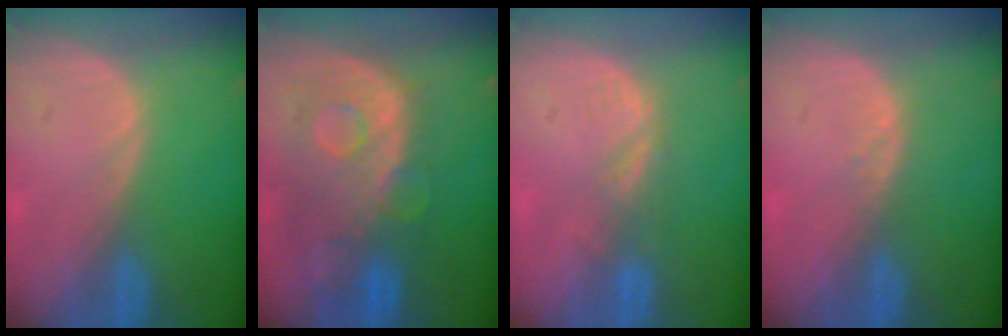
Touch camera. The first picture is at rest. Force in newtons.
{"total": 11.0, "press": 9.7, "slide": 5.3}
{"total": 2.8, "press": 2.2, "slide": 1.7}
{"total": 1.1, "press": 0.8, "slide": 0.7}